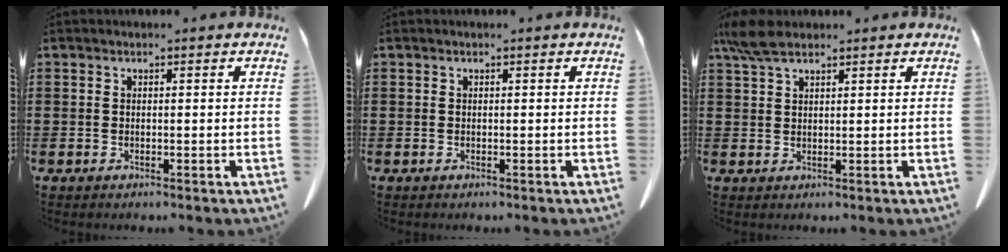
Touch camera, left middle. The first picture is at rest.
{"total": 0.0}
{"total": 4.7, "force": [3.3, 1.5, 3.0], "torque": [-0.075, 0.001, 0.060]}